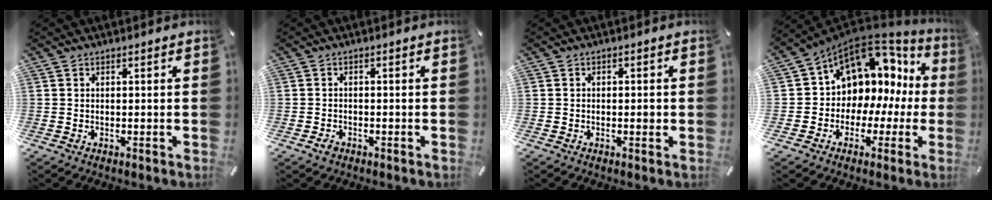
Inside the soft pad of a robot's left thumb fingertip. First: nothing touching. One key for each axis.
{"total": 1.8, "fx": -1.1, "fy": 1.2, "fz": 0.9, "tx": -0.017, "ty": 0.005, "tz": -0.024}
{"total": 1.7, "fx": -0.4, "fy": 1.0, "fz": 1.4, "tx": -0.023, "ty": 0.003, "tz": -0.008}
{"total": 10.1, "fx": 5.1, "fy": 8.0, "fz": 3.5, "tx": -0.065, "ty": -0.055, "tz": 0.092}